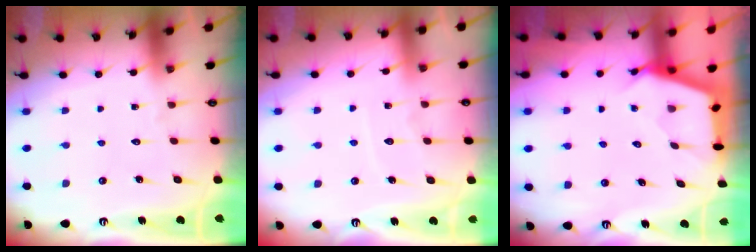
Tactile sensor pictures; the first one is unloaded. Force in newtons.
{"total": 4.9, "press": 4.9, "slide": 0.3}
{"total": 2.7, "press": 2.7, "slide": 0.3}